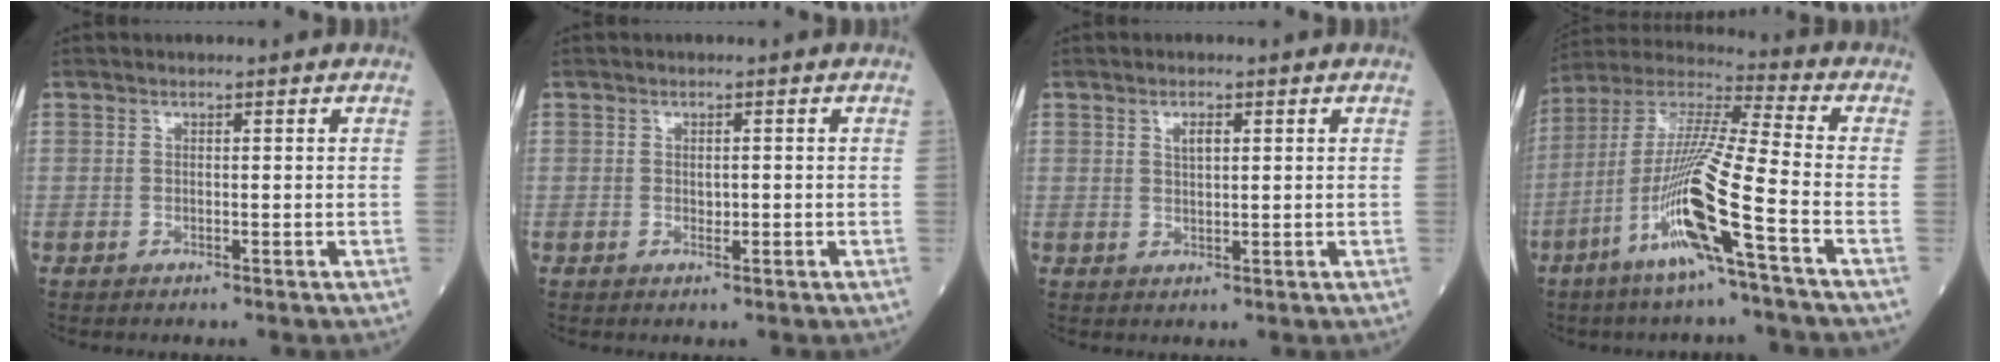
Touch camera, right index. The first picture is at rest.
{"total": 1.1, "force": [-0.2, 0.6, 0.9], "torque": [-0.015, -0.001, -0.001]}
{"total": 2.0, "force": [0.8, 0.7, 1.6], "torque": [-0.030, 0.000, 0.016]}
{"total": 15.7, "force": [-6.3, -0.7, 14.4], "torque": [-0.296, -0.011, -0.125]}